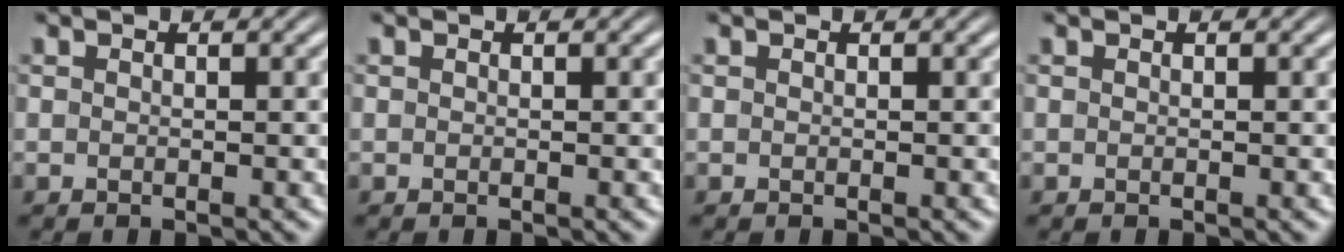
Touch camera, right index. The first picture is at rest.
{"total": 0.0}
{"total": 0.0}
{"total": 0.0}